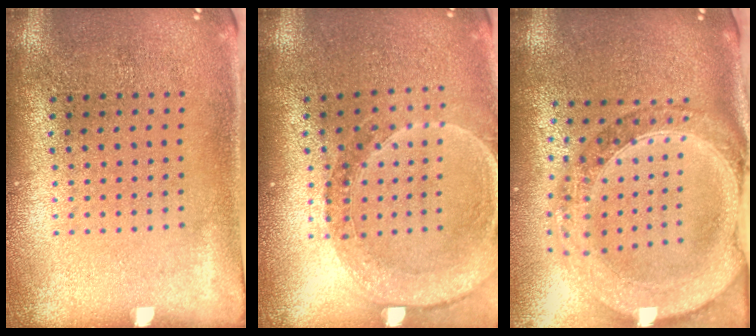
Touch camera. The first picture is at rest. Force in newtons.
{"total": 1.5, "press": 1.5, "slide": 0.3}
{"total": 2.2, "press": 2.0, "slide": 0.9}